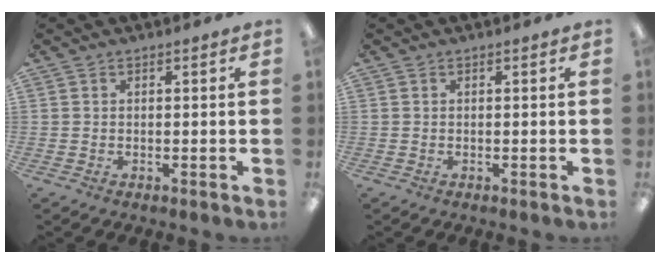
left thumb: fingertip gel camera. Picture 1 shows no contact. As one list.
[{"total": 0.0}]